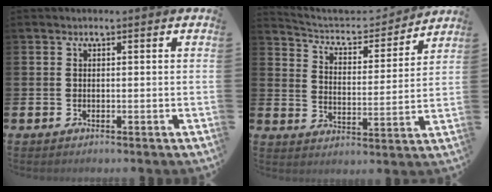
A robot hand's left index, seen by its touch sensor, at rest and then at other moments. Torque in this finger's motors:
{"motor_torque": [0.49, -1.65, 0.02, 0.00]}